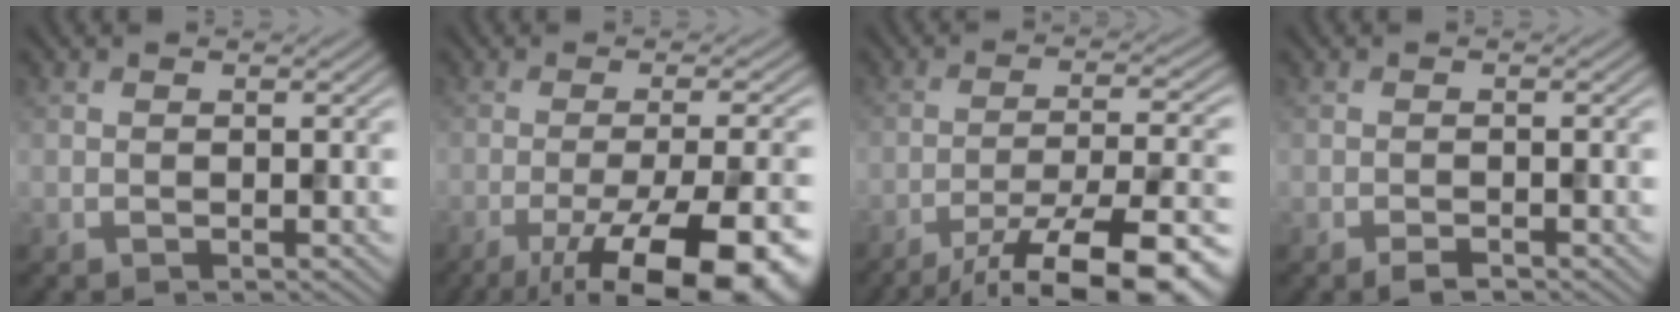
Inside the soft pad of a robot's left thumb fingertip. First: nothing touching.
{"total": 16.5, "force": [-9.0, 4.7, 13.0], "torque": [-0.163, -0.018, -0.123]}
{"total": 15.5, "force": [-11.0, 3.7, 10.2], "torque": [-0.147, -0.015, -0.154]}
{"total": 1.2, "force": [-1.0, 0.3, 0.7], "torque": [-0.010, 0.000, -0.018]}